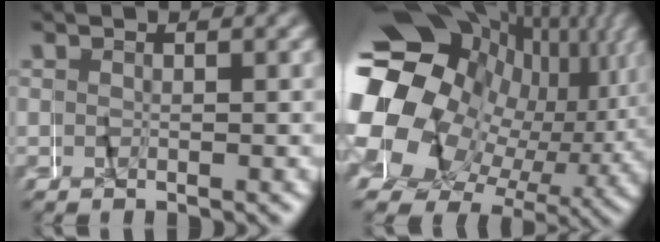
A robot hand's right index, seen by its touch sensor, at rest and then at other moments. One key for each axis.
{"total": 24.5, "fx": 1.7, "fy": 18.4, "fz": 16.0, "tx": -0.267, "ty": -0.002, "tz": 0.006}